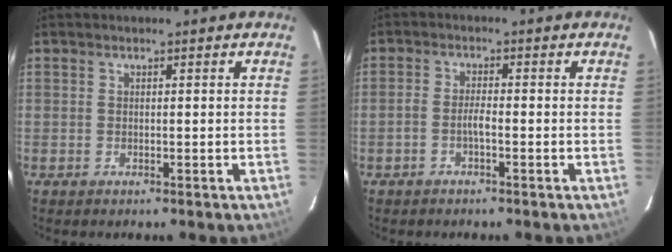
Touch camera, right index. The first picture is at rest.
{"total": 2.1, "force": [-1.1, 0.4, 1.7], "torque": [-0.042, 0.006, -0.025]}